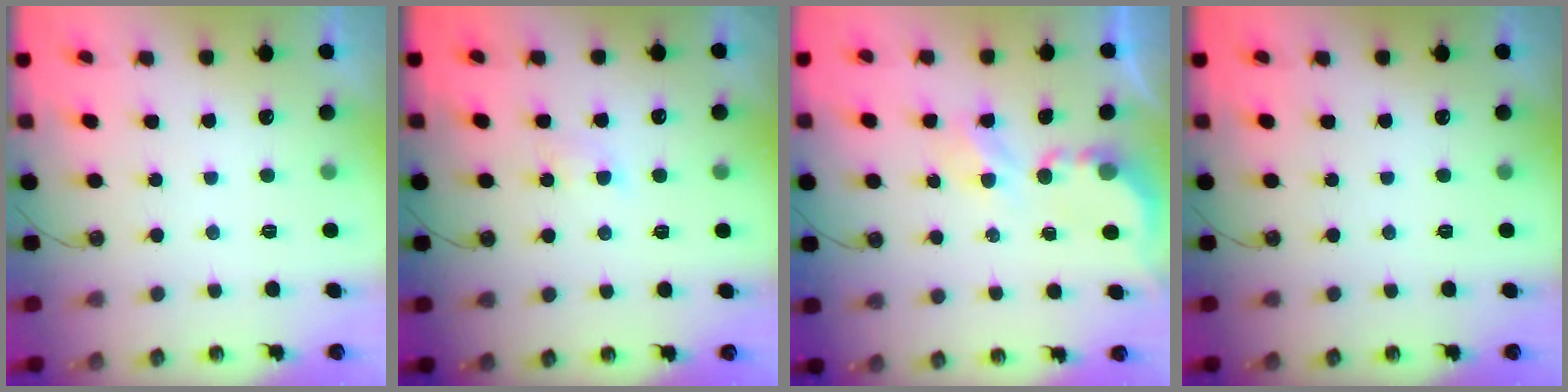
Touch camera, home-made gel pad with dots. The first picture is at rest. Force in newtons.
{"total": 2.9, "press": 2.9, "slide": 0.6}
{"total": 3.9, "press": 3.9, "slide": 0.2}
{"total": 0.0}